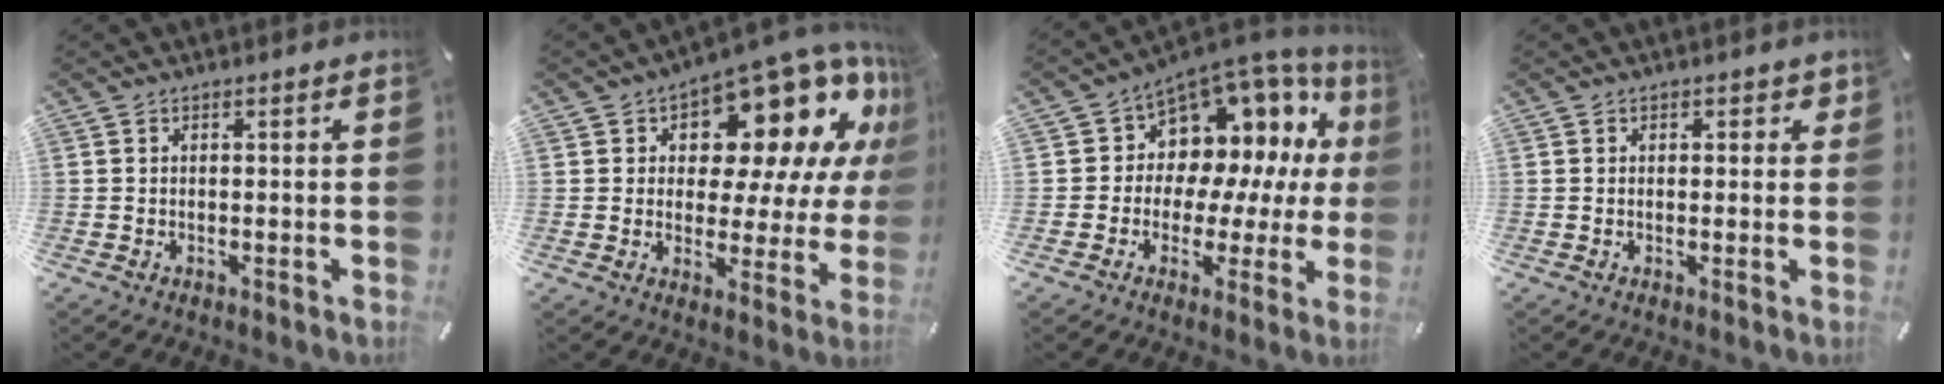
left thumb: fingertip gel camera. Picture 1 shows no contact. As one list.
[{"total": 16.5, "force": [10.5, 8.6, 9.4], "torque": [-0.126, -0.095, 0.175]}, {"total": 9.2, "force": [4.0, 7.8, 2.8], "torque": [-0.051, -0.059, 0.077]}, {"total": 1.1, "force": [0.3, 0.9, 0.5], "torque": [0.006, 0.000, -0.001]}]